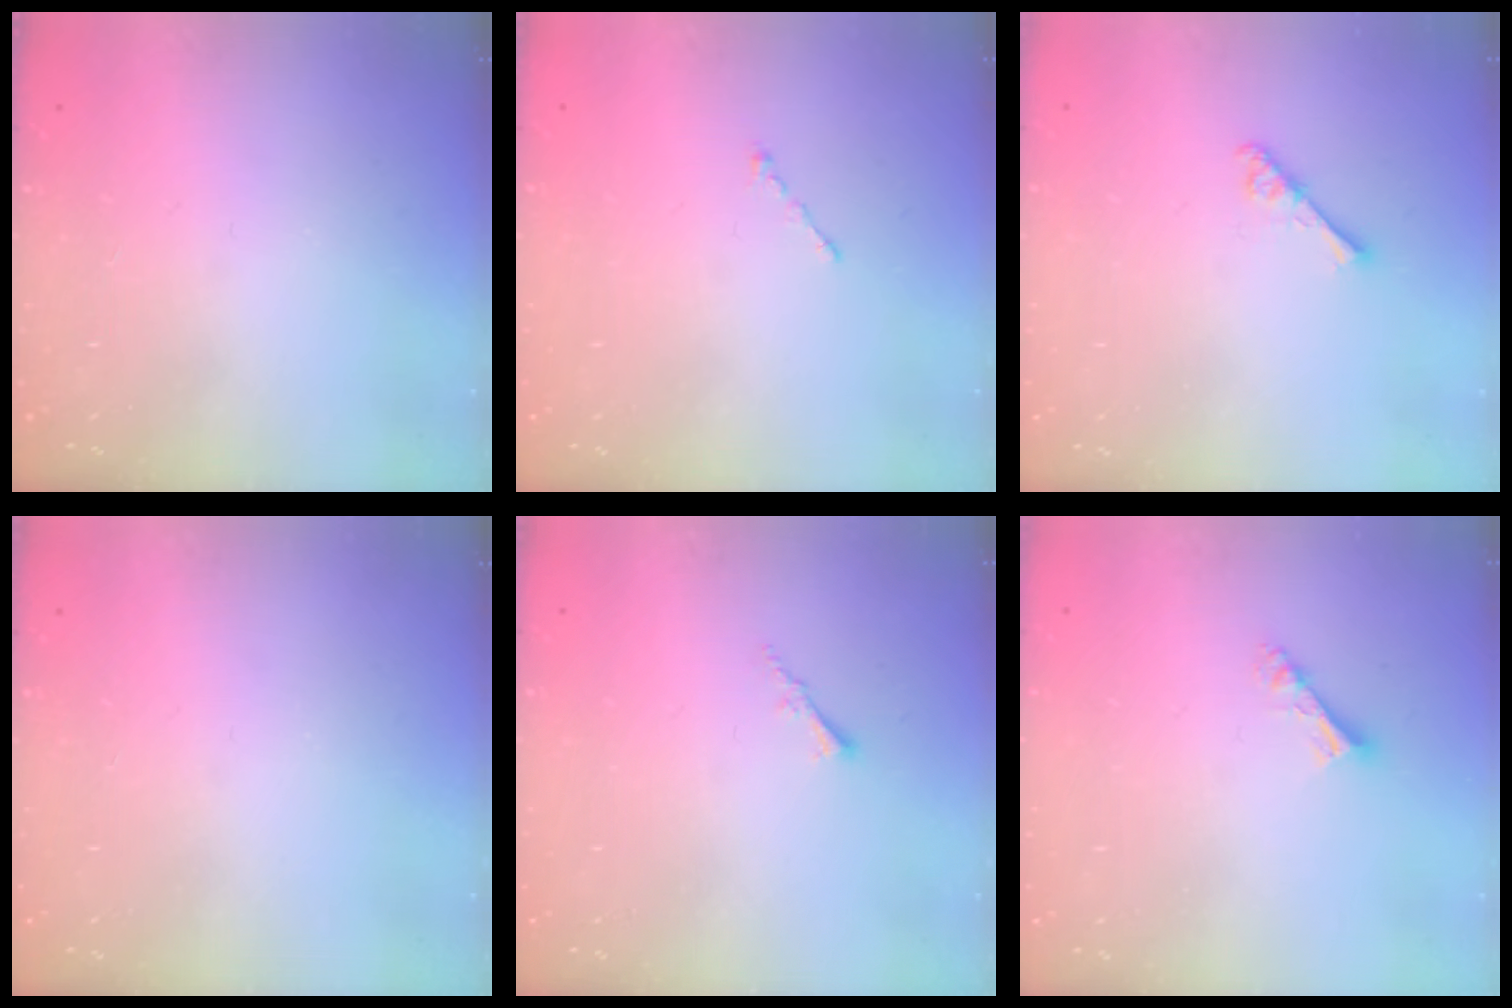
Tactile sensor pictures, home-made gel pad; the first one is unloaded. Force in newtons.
{"total": 0.7, "press": 0.7, "slide": 0.2}
{"total": 4.0, "press": 4.0, "slide": 0.5}
{"total": 0.0}
{"total": 1.5, "press": 1.5, "slide": 0.4}
{"total": 3.7, "press": 3.7, "slide": 0.5}